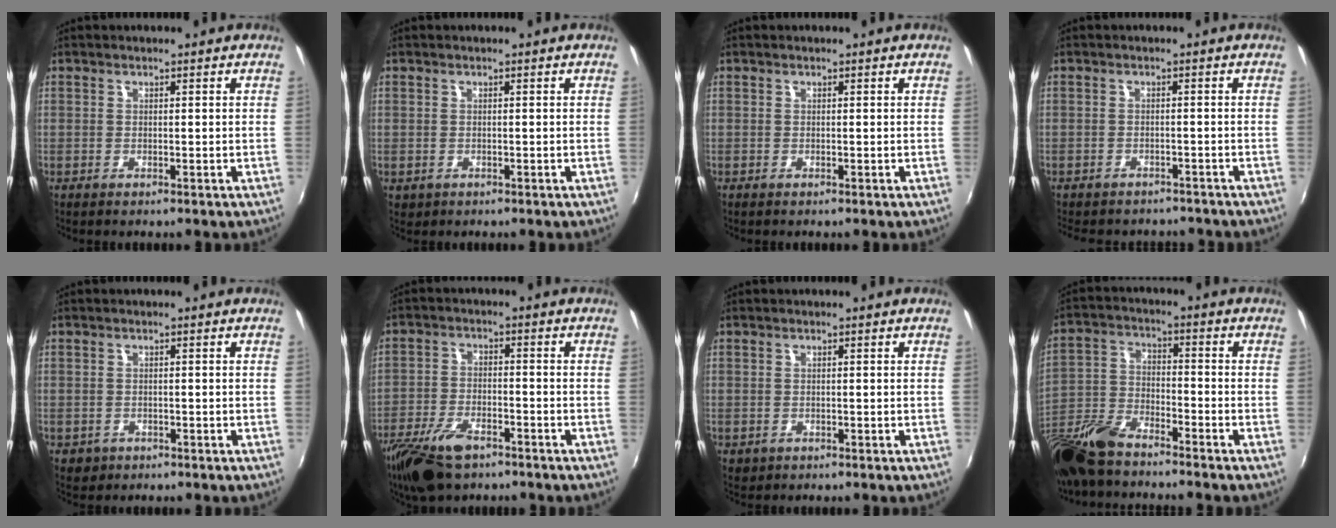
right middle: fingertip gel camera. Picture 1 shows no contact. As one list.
[{"total": 1.0, "force": [-0.2, 0.9, 0.3], "torque": [-0.005, -0.002, -0.003]}, {"total": 0.0}, {"total": 8.1, "force": [-7.1, 3.0, 2.6], "torque": [-0.065, -0.015, -0.098]}, {"total": 2.6, "force": [-0.9, 2.3, 0.8], "torque": [-0.022, -0.004, -0.010]}, {"total": 11.3, "force": [-7.8, 5.0, 6.6], "torque": [-0.160, -0.022, -0.148]}, {"total": 1.4, "force": [-0.3, 1.3, 0.5], "torque": [-0.009, -0.004, -0.005]}, {"total": 15.0, "force": [-11.8, 4.5, 8.1], "torque": [-0.185, -0.023, -0.235]}]